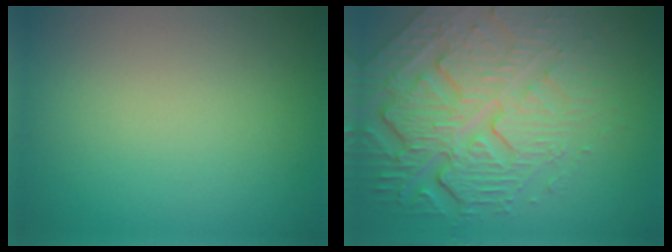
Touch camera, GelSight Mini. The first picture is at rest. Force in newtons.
{"total": 8.2, "press": 5.8, "slide": 5.7}